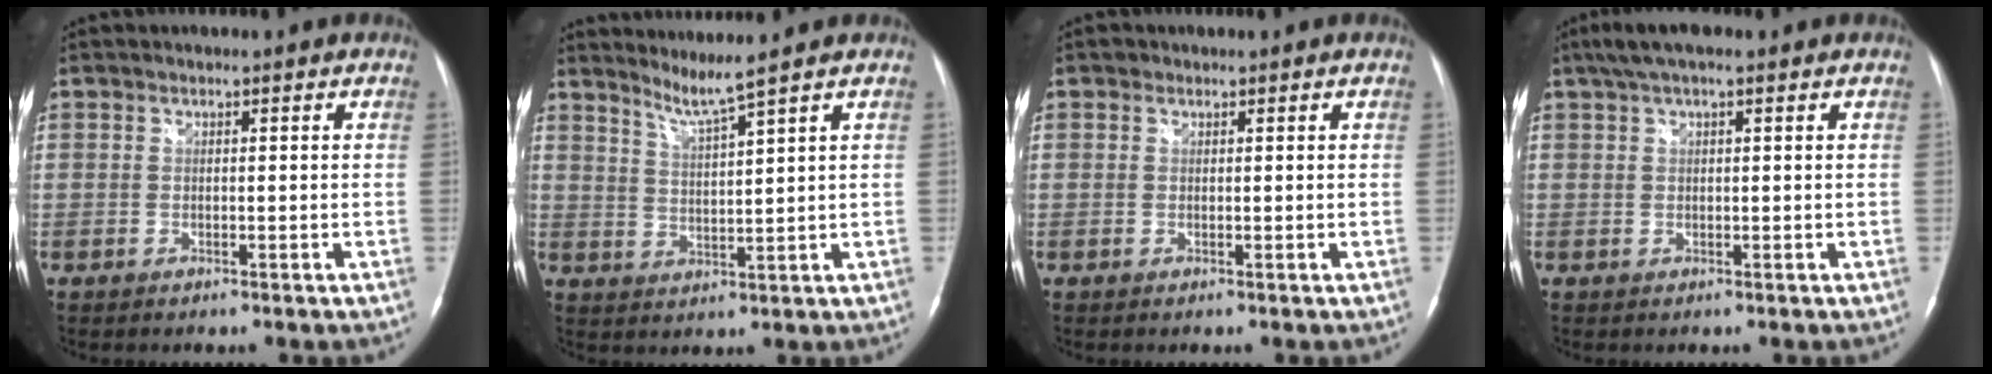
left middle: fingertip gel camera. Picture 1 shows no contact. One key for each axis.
{"total": 4.2, "fx": 3.5, "fy": -1.8, "fz": 1.5, "tx": -0.035, "ty": -0.019, "tz": 0.074}
{"total": 0.5, "fx": 0.4, "fy": 0.3, "fz": 0.0, "tx": -0.003, "ty": 0.001, "tz": 0.006}
{"total": 4.9, "fx": 3.4, "fy": 1.4, "fz": 3.3, "tx": -0.067, "ty": 0.032, "tz": 0.060}